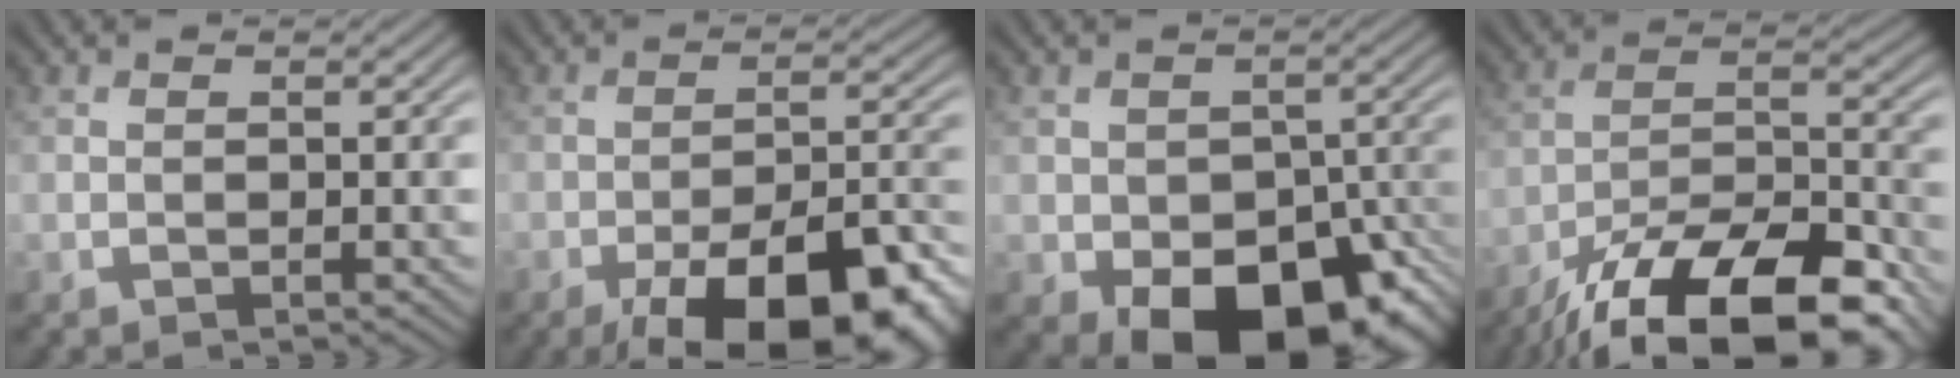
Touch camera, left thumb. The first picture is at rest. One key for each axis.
{"total": 16.1, "fx": -9.8, "fy": 5.7, "fz": 11.5, "tx": -0.160, "ty": -0.005, "tz": -0.152}
{"total": 13.6, "fx": -6.1, "fy": 8.2, "fz": 8.9, "tx": -0.125, "ty": -0.041, "tz": -0.083}
{"total": 17.6, "fx": -12.9, "fy": 5.4, "fz": 10.7, "tx": -0.195, "ty": -0.033, "tz": -0.212}